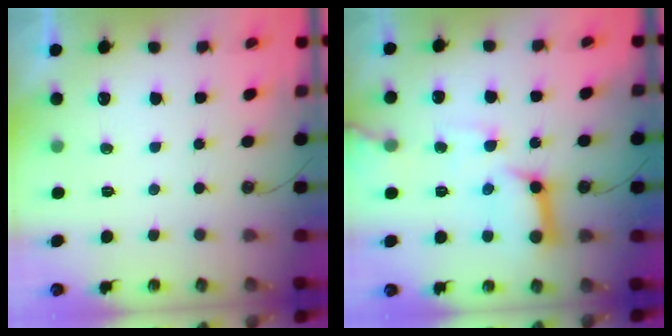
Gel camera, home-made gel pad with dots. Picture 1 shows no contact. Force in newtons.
{"total": 15.1, "press": 15.0, "slide": 1.9}